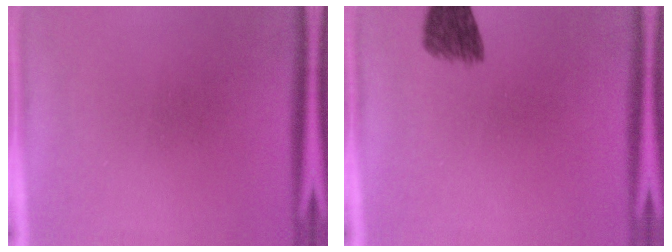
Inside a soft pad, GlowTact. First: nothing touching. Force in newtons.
{"total": 4.6}